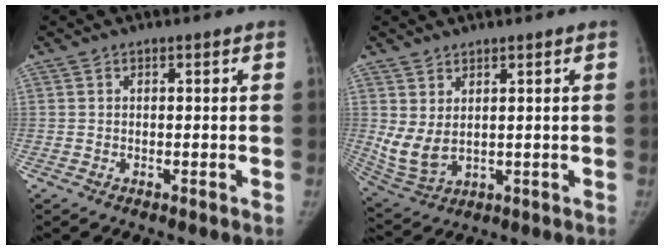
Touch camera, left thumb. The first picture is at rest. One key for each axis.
{"total": 6.6, "fx": 1.8, "fy": 3.6, "fz": 5.2, "tx": -0.109, "ty": -0.014, "tz": 0.054}